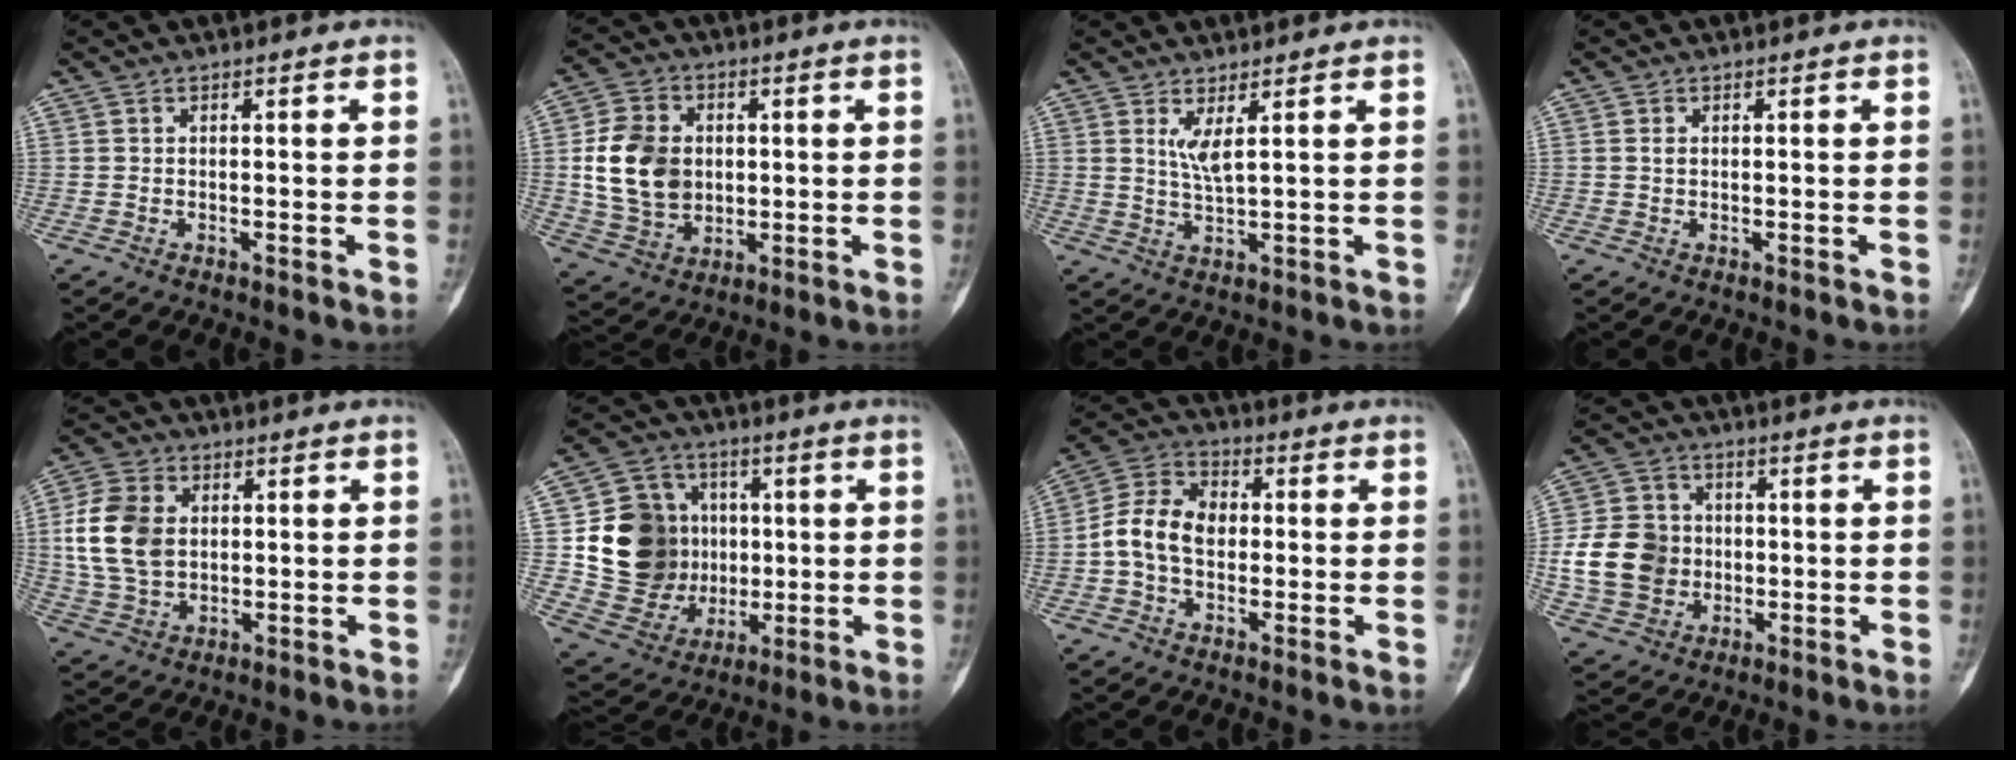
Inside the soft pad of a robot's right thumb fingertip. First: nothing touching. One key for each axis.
{"total": 13.1, "fx": 0.9, "fy": 10.1, "fz": 8.2, "tx": -0.127, "ty": 0.000, "tz": 0.025}
{"total": 3.2, "fx": 1.6, "fy": 0.3, "fz": 2.8, "tx": -0.060, "ty": -0.021, "tz": 0.038}
{"total": 0.7, "fx": 0.1, "fy": 0.4, "fz": 0.6, "tx": -0.017, "ty": 0.000, "tz": 0.000}
{"total": 12.2, "fx": 1.5, "fy": 8.9, "fz": 8.2, "tx": -0.148, "ty": 0.002, "tz": 0.030}
{"total": 17.4, "fx": 1.3, "fy": 15.1, "fz": 8.5, "tx": -0.104, "ty": 0.011, "tz": 0.043}
{"total": 10.1, "fx": -0.5, "fy": 7.3, "fz": 7.0, "tx": -0.123, "ty": 0.034, "tz": -0.020}
{"total": 12.9, "fx": -0.9, "fy": 11.2, "fz": 6.2, "tx": -0.099, "ty": 0.011, "tz": -0.015}